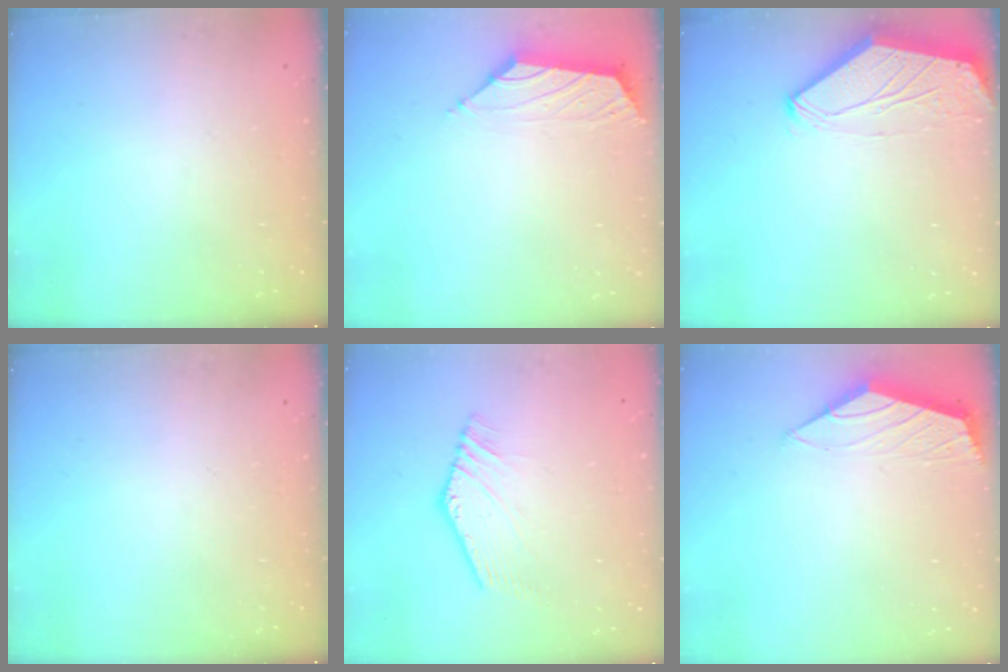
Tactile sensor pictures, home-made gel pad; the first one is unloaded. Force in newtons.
{"total": 1.6, "press": 1.4, "slide": 0.6}
{"total": 0.0}
{"total": 0.0}
{"total": 2.2, "press": 2.2, "slide": 0.4}
{"total": 1.5, "press": 1.4, "slide": 0.5}